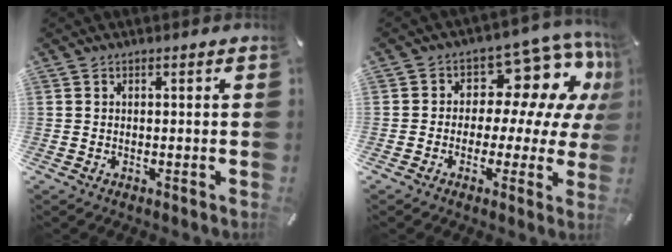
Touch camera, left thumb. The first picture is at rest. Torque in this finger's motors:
{"motor_torque": [0.47, -0.04, 0.31, 0.19, 0.00]}